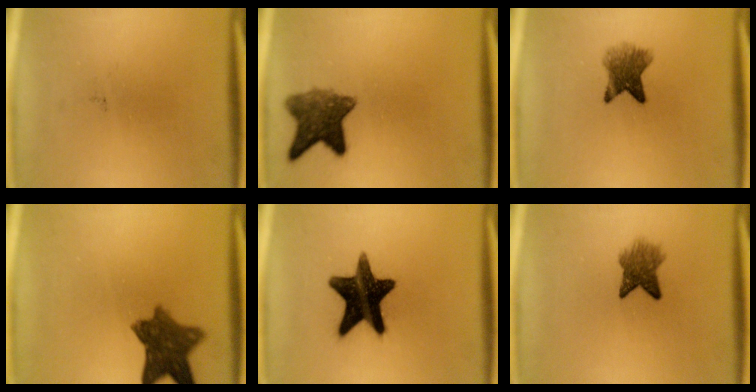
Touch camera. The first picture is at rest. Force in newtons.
{"total": 7.4}
{"total": 5.5}
{"total": 9.2}
{"total": 16.2}
{"total": 4.7}